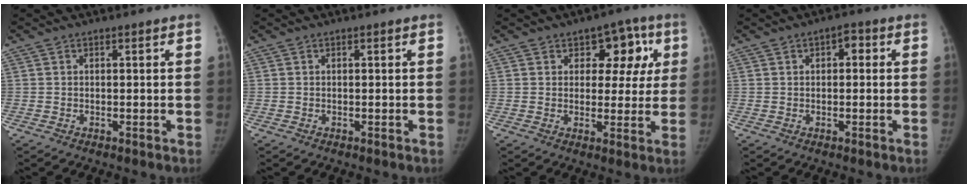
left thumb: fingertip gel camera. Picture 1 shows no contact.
{"total": 0.0}
{"total": 9.0, "force": [3.3, 6.1, 5.8], "torque": [-0.016, -0.005, 0.036]}
{"total": 2.8, "force": [0.7, 1.7, 2.0], "torque": [-0.016, 0.006, 0.003]}